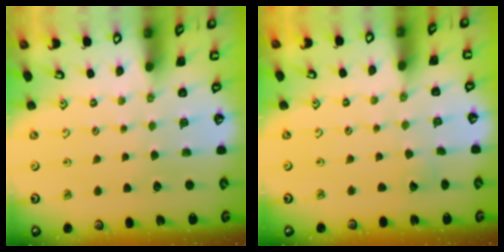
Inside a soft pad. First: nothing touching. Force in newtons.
{"total": 1.4, "press": 1.4, "slide": 0.0}